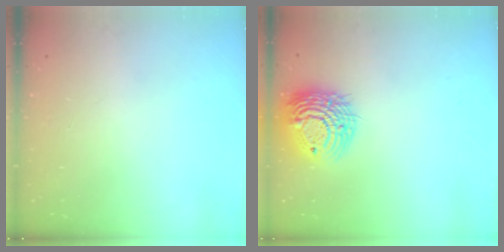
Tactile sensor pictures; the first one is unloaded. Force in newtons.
{"total": 14.1, "press": 13.9, "slide": 1.9}